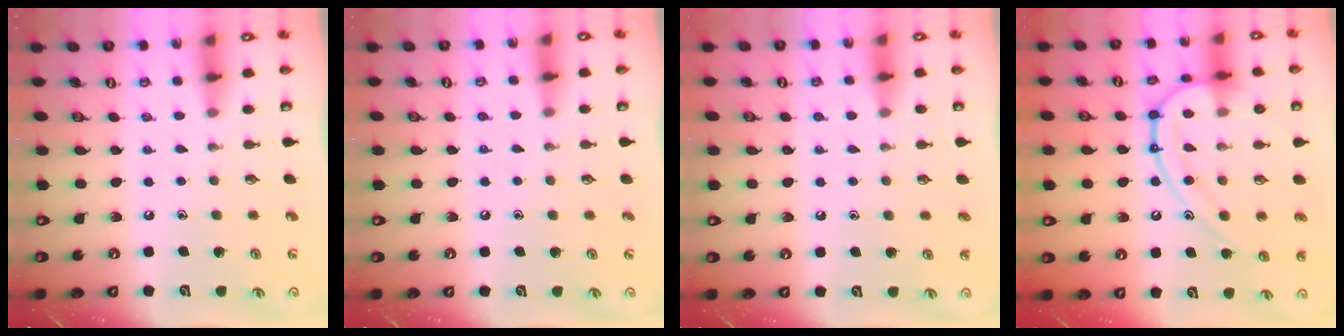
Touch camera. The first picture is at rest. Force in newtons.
{"total": 2.7, "press": 2.7, "slide": 0.2}
{"total": 2.6, "press": 2.6, "slide": 0.3}
{"total": 14.4, "press": 14.4, "slide": 0.9}